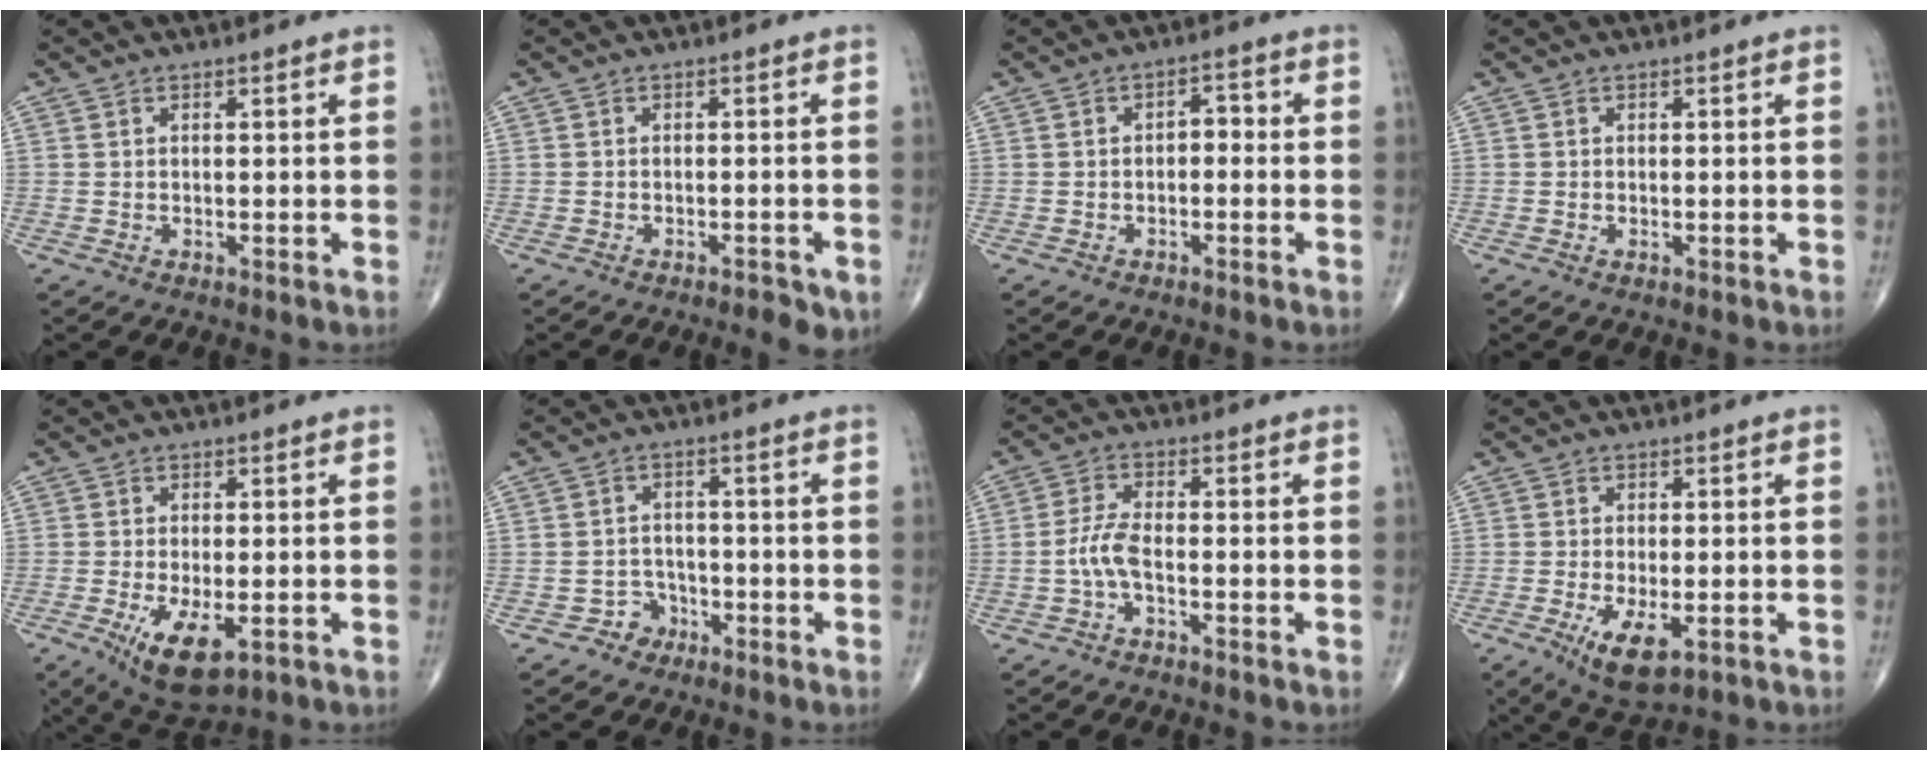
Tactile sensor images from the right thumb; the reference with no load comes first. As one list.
[{"total": 3.9, "force": [-2.4, 1.5, 2.8], "torque": [-0.038, 0.009, -0.027]}, {"total": 2.8, "force": [-0.5, 1.8, 2.1], "torque": [-0.020, 0.016, -0.015]}, {"total": 0.0}, {"total": 8.9, "force": [-3.2, 3.8, 7.4], "torque": [-0.129, -0.018, -0.043]}, {"total": 3.2, "force": [-1.9, 2.5, 0.1], "torque": [0.018, 0.020, -0.037]}, {"total": 4.0, "force": [-1.4, 1.3, 3.5], "torque": [-0.079, 0.013, -0.033]}, {"total": 7.3, "force": [-2.6, 3.0, 6.1], "torque": [-0.108, -0.015, -0.035]}]